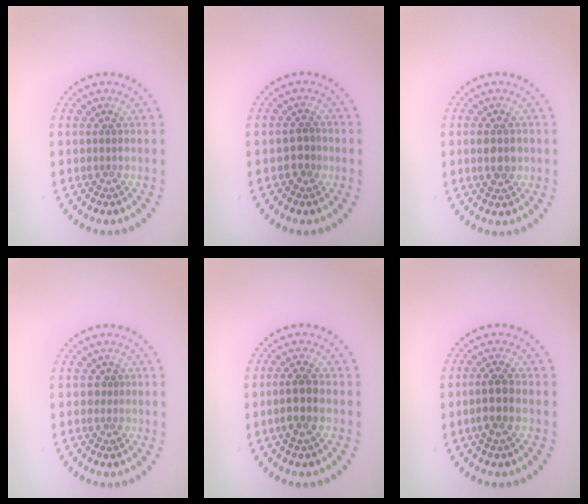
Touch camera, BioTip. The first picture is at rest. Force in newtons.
{"total": 1.6, "press": 1.5, "slide": 0.6}
{"total": 2.3, "press": 2.3, "slide": 0.1}
{"total": 1.0, "press": 0.8, "slide": 0.6}
{"total": 2.4, "press": 2.3, "slide": 0.9}
{"total": 2.4, "press": 2.3, "slide": 0.9}